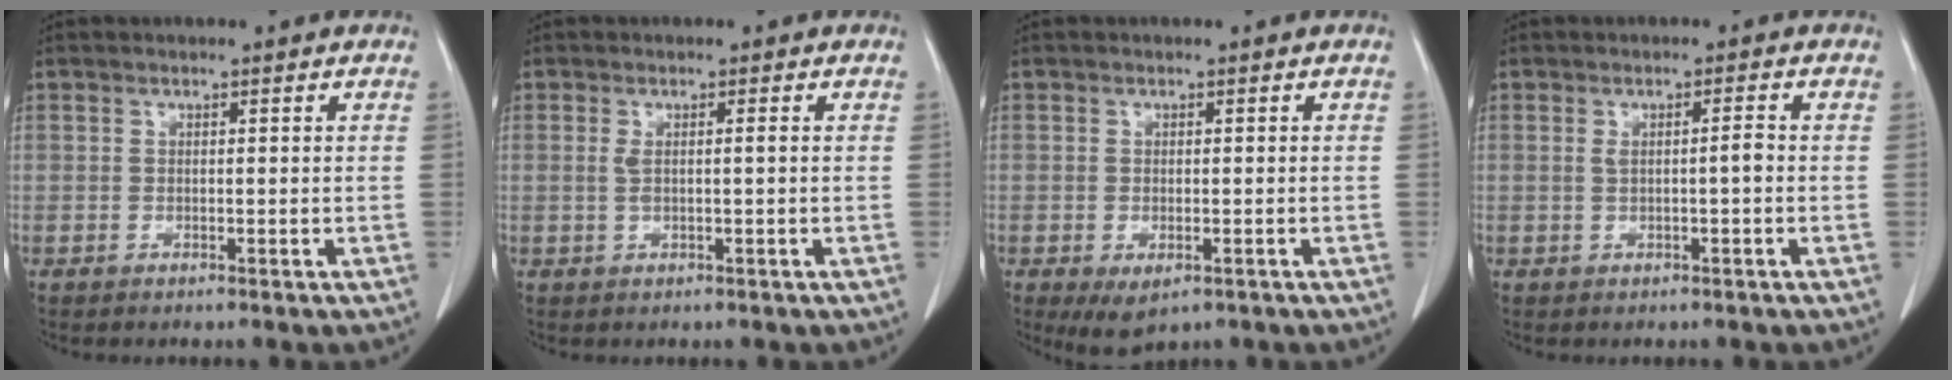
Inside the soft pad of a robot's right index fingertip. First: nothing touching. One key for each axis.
{"total": 1.6, "fx": 0.1, "fy": 0.2, "fz": 1.6, "tx": -0.036, "ty": 0.005, "tz": 0.005}
{"total": 3.8, "fx": -1.8, "fy": 2.0, "fz": 2.7, "tx": -0.049, "ty": -0.009, "tz": -0.017}
{"total": 2.1, "fx": -0.1, "fy": 0.2, "fz": 2.0, "tx": -0.037, "ty": 0.004, "tz": 0.002}